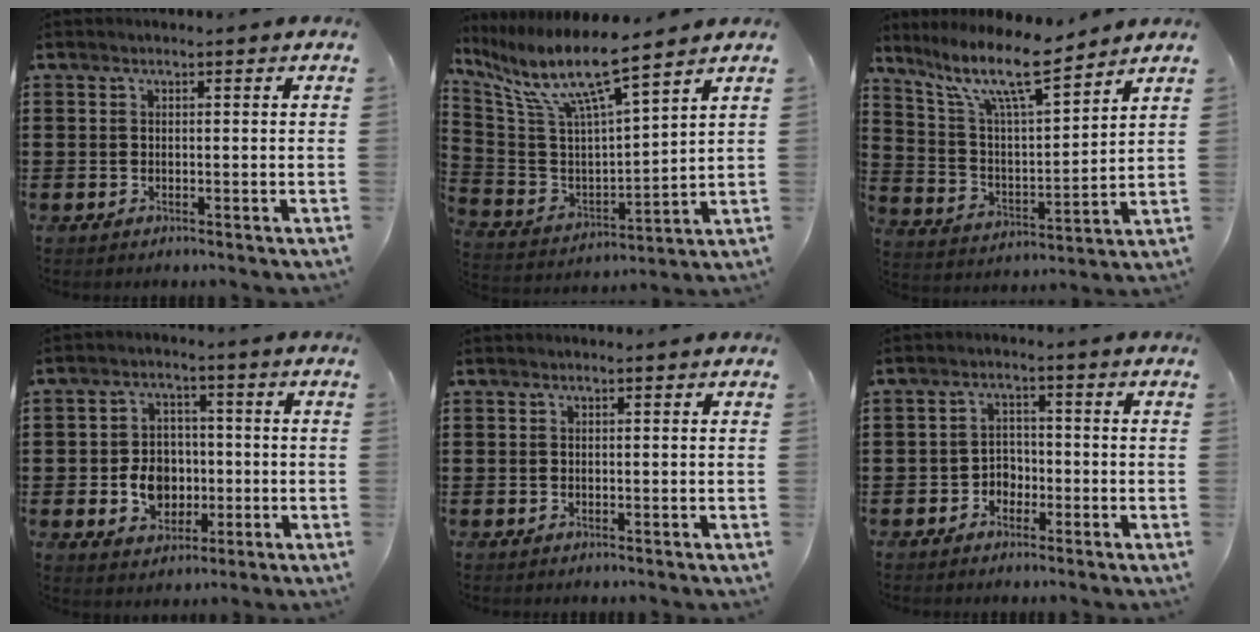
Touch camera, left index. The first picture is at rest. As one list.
[{"total": 10.3, "force": [7.5, 1.1, 7.1], "torque": [-0.164, -0.053, 0.121]}, {"total": 12.1, "force": [9.1, 2.2, 7.5], "torque": [-0.164, -0.041, 0.158]}, {"total": 6.6, "force": [-1.1, 5.3, 3.8], "torque": [-0.079, 0.009, -0.020]}, {"total": 0.0}, {"total": 2.7, "force": [-1.9, 1.8, 0.9], "torque": [-0.023, 0.006, -0.042]}]